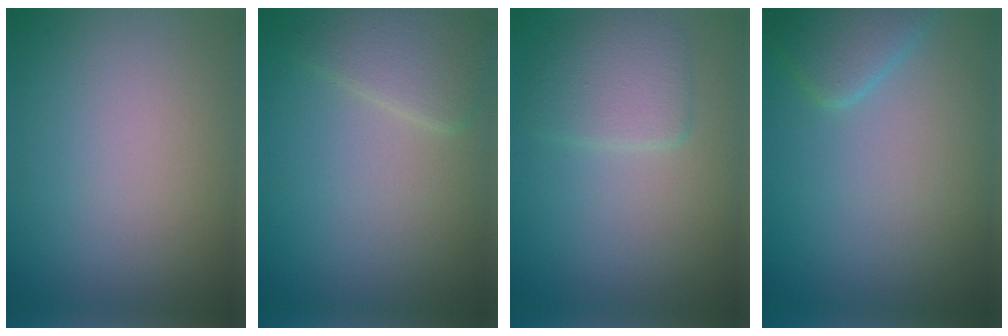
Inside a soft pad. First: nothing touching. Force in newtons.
{"total": 2.7, "press": 2.7, "slide": 0.1}
{"total": 2.8, "press": 2.8, "slide": 0.3}
{"total": 2.7, "press": 2.7, "slide": 0.2}